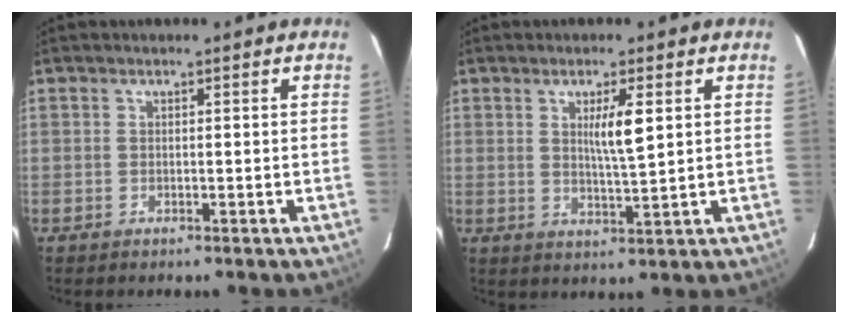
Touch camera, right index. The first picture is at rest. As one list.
[{"total": 4.9, "force": [1.5, 0.2, 4.7], "torque": [-0.082, -0.008, 0.027]}]